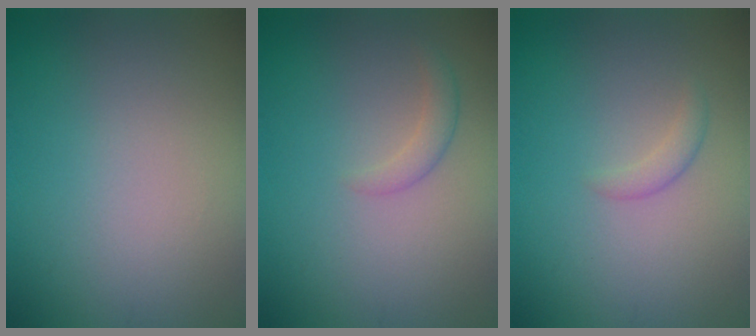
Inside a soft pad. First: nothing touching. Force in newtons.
{"total": 1.4, "press": 1.3, "slide": 0.1}
{"total": 1.1, "press": 1.1, "slide": 0.0}